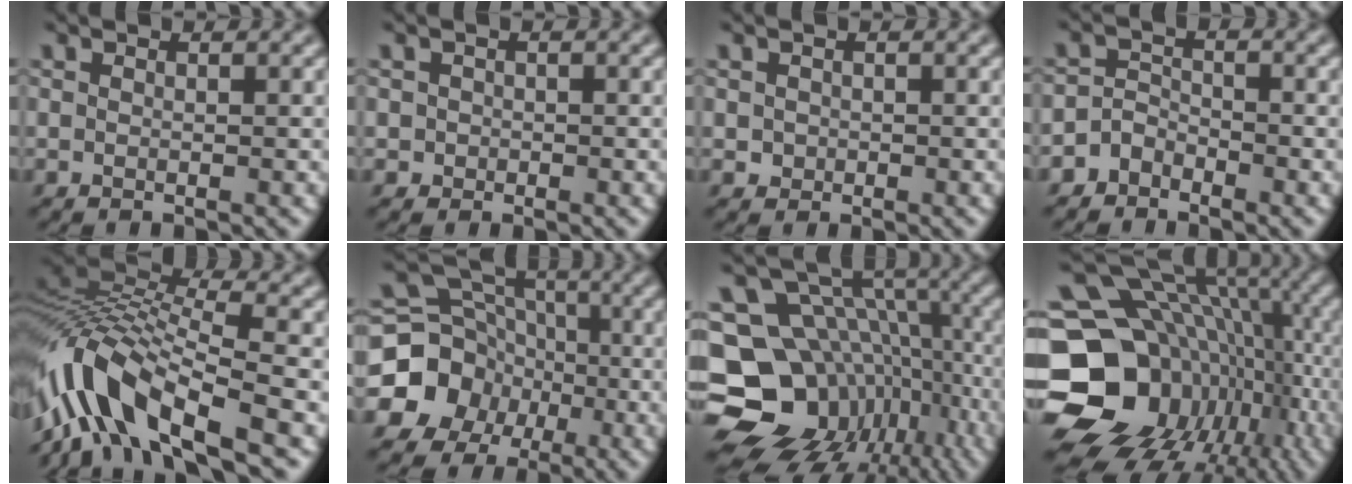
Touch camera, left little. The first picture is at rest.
{"total": 1.0, "force": [-0.1, 1.0, 0.0], "torque": [0.014, -0.001, 0.001]}
{"total": 0.8, "force": [-0.1, 0.8, 0.1], "torque": [0.001, -0.003, 0.000]}
{"total": 2.2, "force": [-1.7, 1.3, 0.1], "torque": [0.018, 0.013, -0.037]}
{"total": 10.9, "force": [-5.5, 3.8, 8.6], "torque": [-0.163, 0.017, -0.114]}
{"total": 13.4, "force": [-4.7, 12.0, 3.7], "torque": [-0.098, -0.010, -0.090]}
{"total": 17.0, "force": [-6.1, 13.4, 8.6], "torque": [-0.159, 0.005, -0.077]}
{"total": 19.8, "force": [-5.8, 15.6, 10.7], "torque": [-0.193, 0.000, -0.079]}